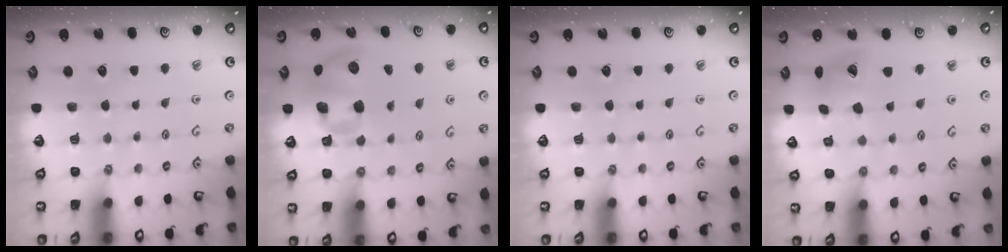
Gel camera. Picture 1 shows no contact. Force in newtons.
{"total": 11.6, "press": 11.5, "slide": 1.9}
{"total": 0.0}
{"total": 12.7, "press": 12.6, "slide": 1.4}